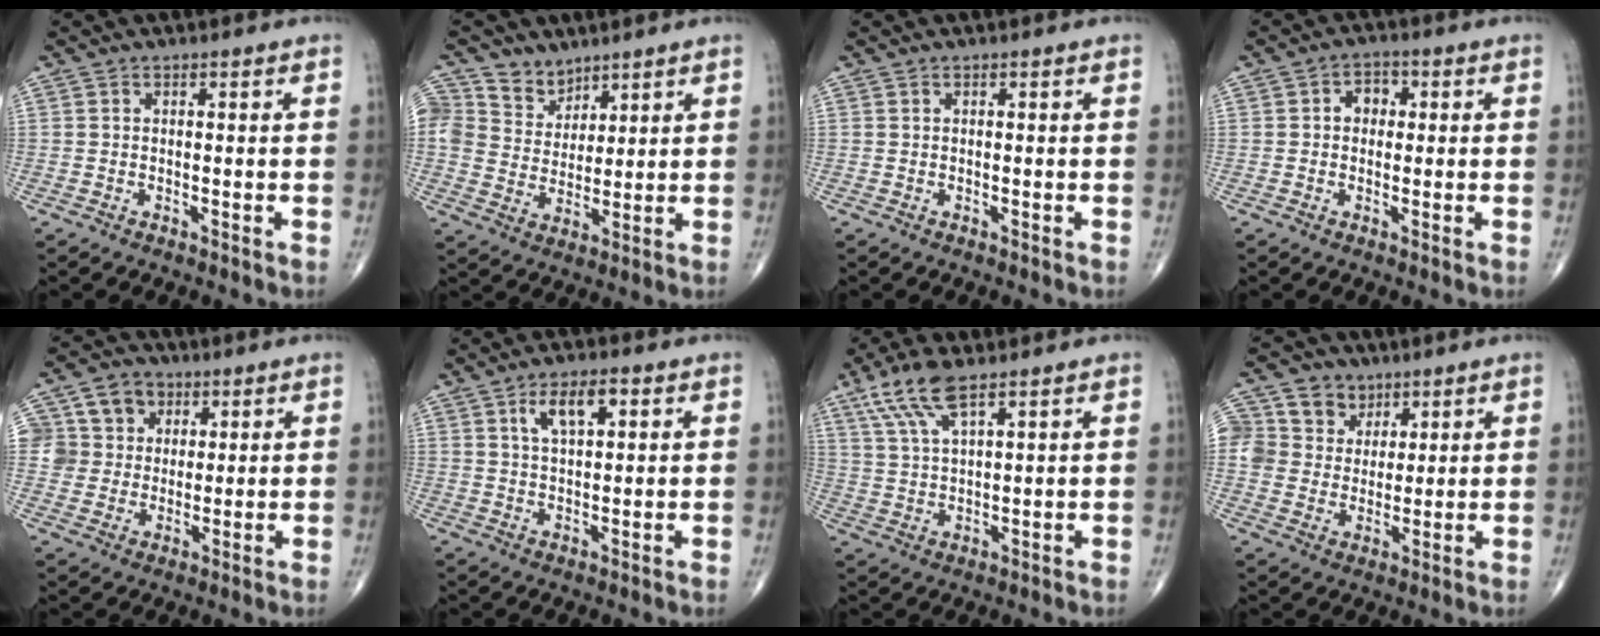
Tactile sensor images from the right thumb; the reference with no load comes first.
{"total": 8.9, "force": [5.6, 6.8, 1.8], "torque": [-0.006, -0.030, 0.113]}
{"total": 0.0}
{"total": 3.6, "force": [0.4, 2.9, 2.1], "torque": [-0.009, 0.012, -0.001]}
{"total": 10.2, "force": [3.4, 9.1, 3.1], "torque": [-0.024, 0.008, 0.056]}
{"total": 6.4, "force": [2.6, 2.9, 5.1], "torque": [-0.083, -0.002, 0.046]}
{"total": 8.8, "force": [5.4, 2.7, 6.4], "torque": [-0.137, -0.011, 0.114]}
{"total": 11.0, "force": [4.6, 9.4, 3.3], "torque": [-0.033, -0.001, 0.087]}